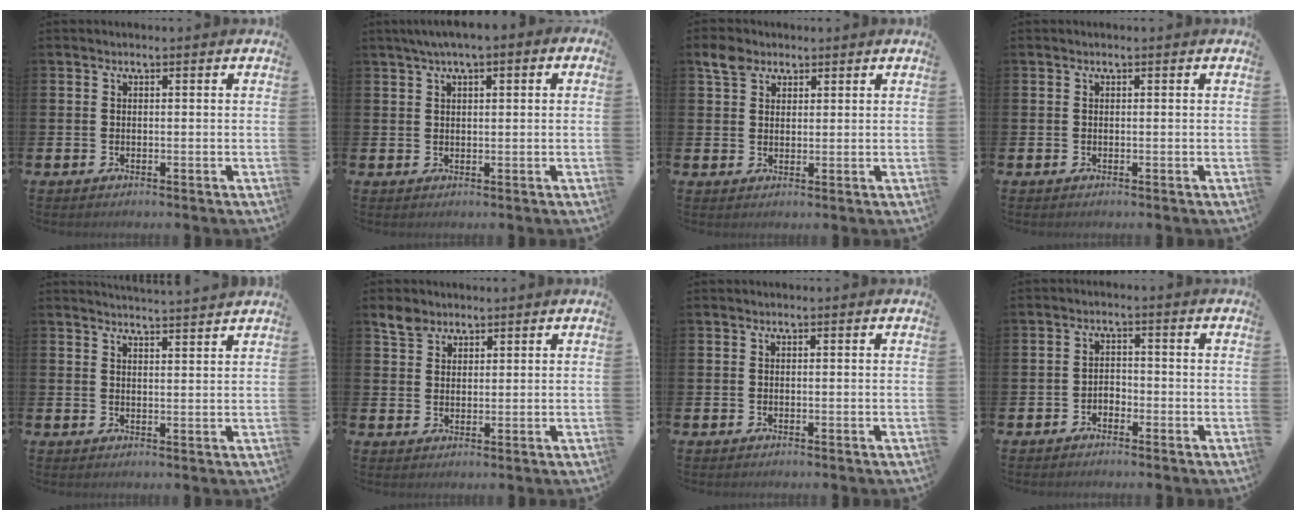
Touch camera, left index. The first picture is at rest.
{"total": 2.6, "force": [1.5, 0.9, 2.0], "torque": [-0.039, 0.005, 0.025]}
{"total": 3.8, "force": [2.8, 2.3, 0.9], "torque": [-0.013, 0.000, 0.050]}
{"total": 0.0}
{"total": 3.6, "force": [3.6, -0.5, 0.0], "torque": [-0.007, -0.024, 0.065]}
{"total": 3.4, "force": [2.9, 1.8, 0.6], "torque": [-0.012, -0.003, 0.052]}
{"total": 0.0}
{"total": 1.7, "force": [-1.4, 0.8, 0.2], "torque": [-0.009, 0.003, -0.031]}